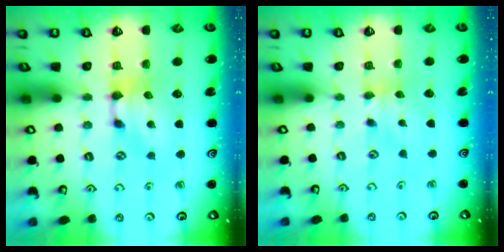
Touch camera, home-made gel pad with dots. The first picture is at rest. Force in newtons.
{"total": 2.1, "press": 2.0, "slide": 0.5}